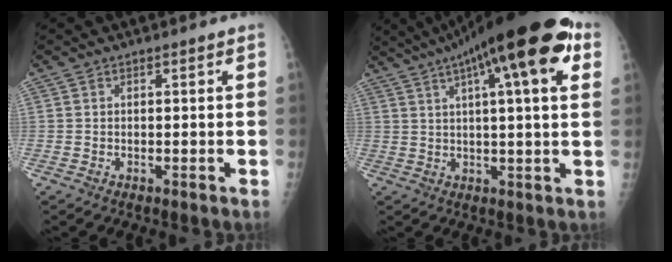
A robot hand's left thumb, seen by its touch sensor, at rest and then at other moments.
{"total": 21.8, "force": [10.0, 5.1, 18.7], "torque": [-0.288, 0.021, 0.147]}